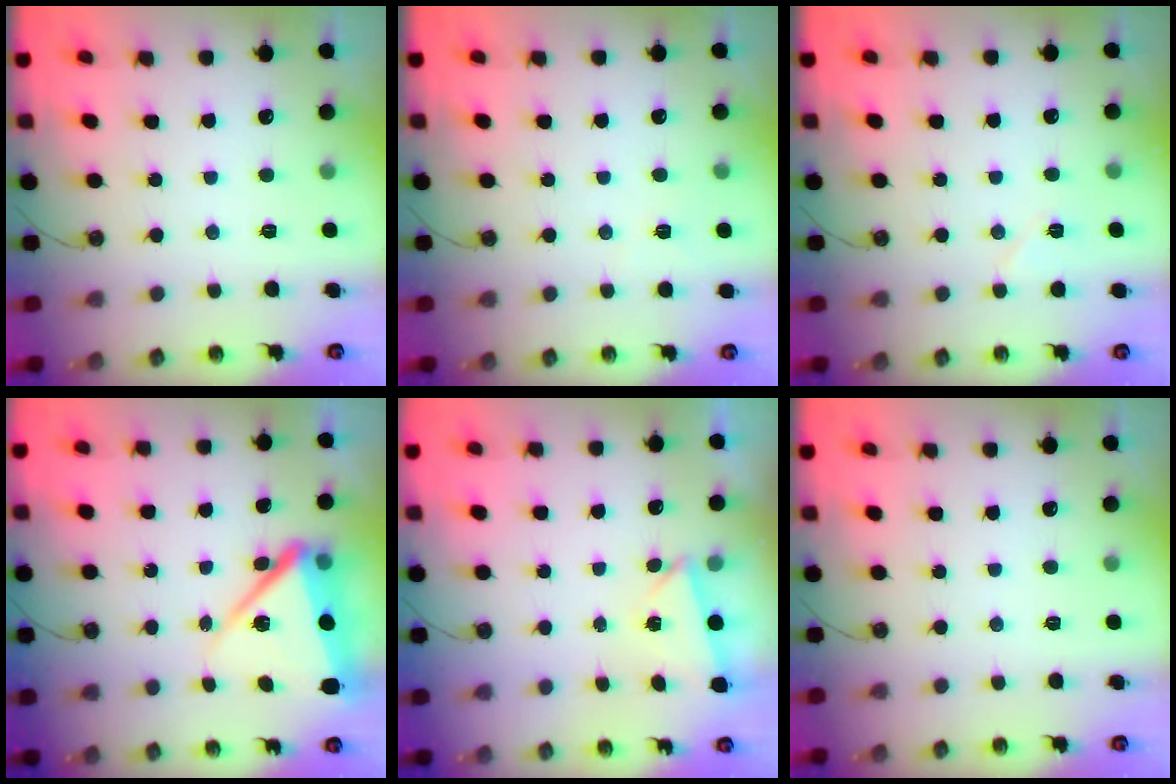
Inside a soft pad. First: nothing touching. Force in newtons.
{"total": 3.0, "press": 2.1, "slide": 2.2}
{"total": 4.8, "press": 4.4, "slide": 2.1}
{"total": 13.0, "press": 10.5, "slide": 7.7}
{"total": 1.9, "press": 1.4, "slide": 1.4}
{"total": 0.0}